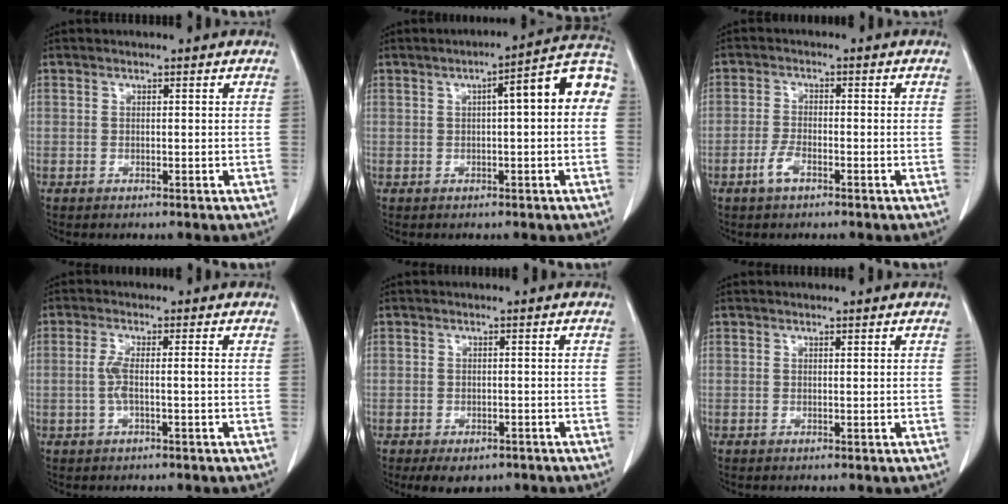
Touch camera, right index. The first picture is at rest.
{"total": 9.7, "force": [1.5, 1.5, 9.4], "torque": [-0.125, 0.035, 0.012]}
{"total": 2.9, "force": [-1.7, 0.9, 2.2], "torque": [-0.047, 0.002, -0.035]}
{"total": 3.2, "force": [-0.5, 0.3, 3.2], "torque": [-0.072, 0.006, -0.010]}
{"total": 4.8, "force": [-3.4, 2.8, 1.9], "torque": [-0.018, -0.001, -0.042]}
{"total": 0.0}